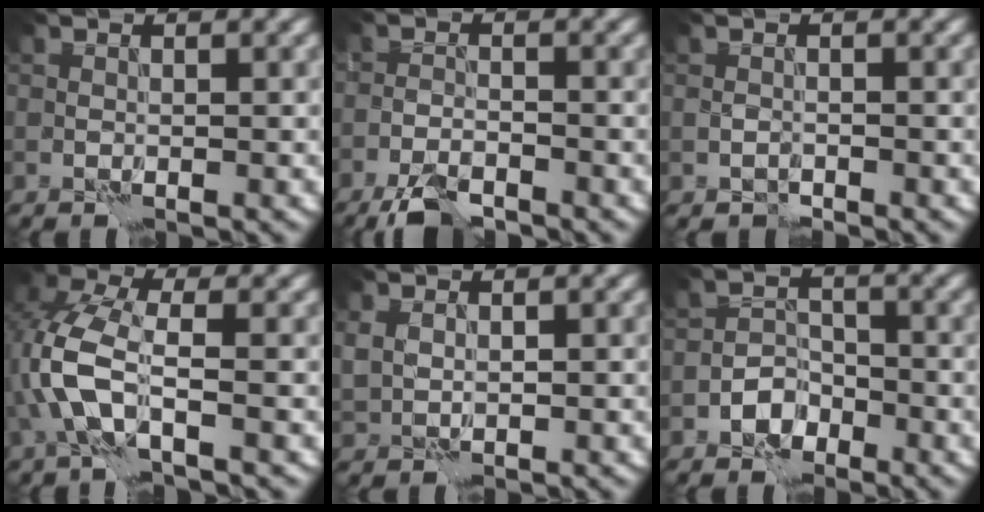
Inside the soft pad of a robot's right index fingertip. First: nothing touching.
{"total": 4.4, "force": [-3.5, 1.3, 2.4], "torque": [-0.046, -0.006, -0.071]}
{"total": 0.7, "force": [-0.6, 0.5, 0.1], "torque": [-0.003, 0.002, -0.012]}
{"total": 5.4, "force": [-1.4, 2.3, 4.7], "torque": [-0.117, 0.012, -0.038]}
{"total": 1.3, "force": [0.7, 0.8, 0.7], "torque": [-0.022, 0.000, 0.017]}
{"total": 2.6, "force": [-1.5, 1.9, 0.9], "torque": [-0.009, 0.009, -0.030]}